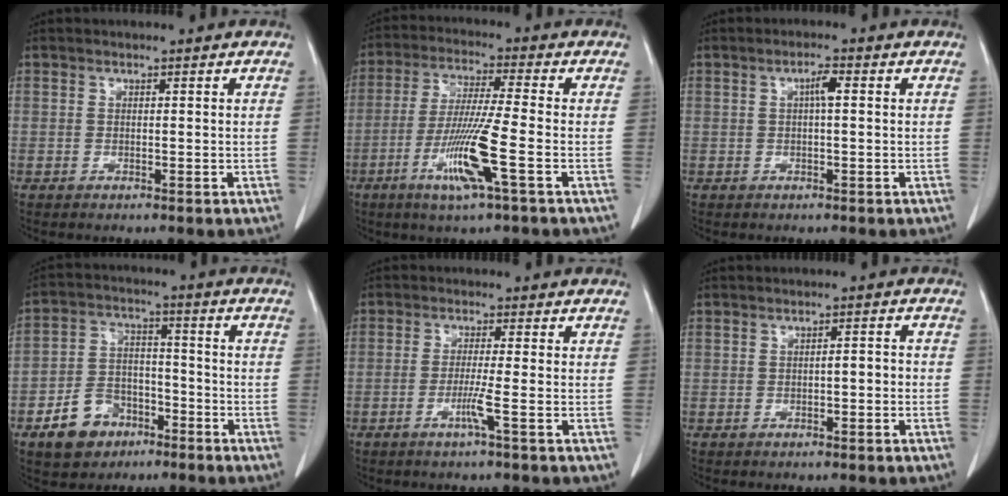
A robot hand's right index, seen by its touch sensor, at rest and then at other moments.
{"total": 10.7, "force": [-4.0, -0.6, 9.9], "torque": [-0.198, -0.019, -0.079]}
{"total": 2.2, "force": [0.4, 0.3, 2.2], "torque": [-0.040, 0.004, 0.005]}
{"total": 8.9, "force": [-5.1, 6.2, 3.7], "torque": [-0.080, 0.019, -0.084]}
{"total": 3.2, "force": [-1.3, -0.9, 2.7], "torque": [-0.057, -0.007, -0.030]}
{"total": 1.7, "force": [-0.6, 0.6, 1.5], "torque": [-0.023, 0.004, -0.008]}